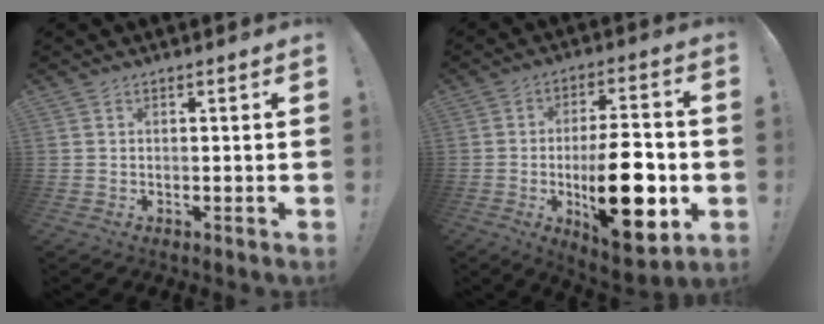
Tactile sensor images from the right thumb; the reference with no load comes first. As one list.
[{"total": 22.2, "force": [-4.3, 9.0, 19.9], "torque": [-0.307, 0.006, -0.059]}]